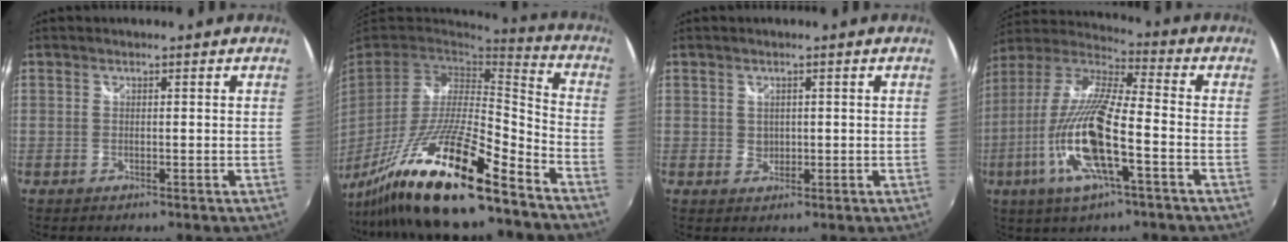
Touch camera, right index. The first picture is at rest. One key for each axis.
{"total": 21.7, "fx": -15.5, "fy": 2.0, "fz": 15.1, "tx": -0.286, "ty": -0.039, "tz": -0.286}
{"total": 1.5, "fx": 0.4, "fy": 1.4, "fz": 0.2, "tx": 0.001, "ty": 0.002, "tz": 0.009}
{"total": 18.5, "fx": -6.3, "fy": 3.8, "fz": 17.0, "tx": -0.341, "ty": -0.023, "tz": -0.126}